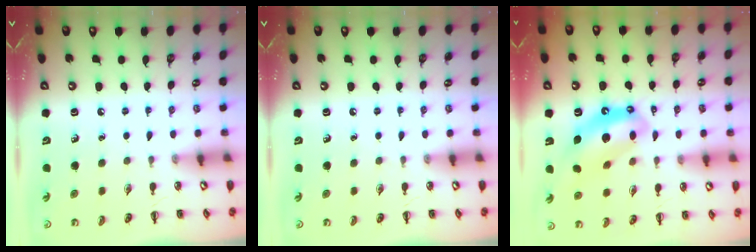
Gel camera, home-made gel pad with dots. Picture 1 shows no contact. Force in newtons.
{"total": 0.0}
{"total": 11.5, "press": 11.1, "slide": 3.1}